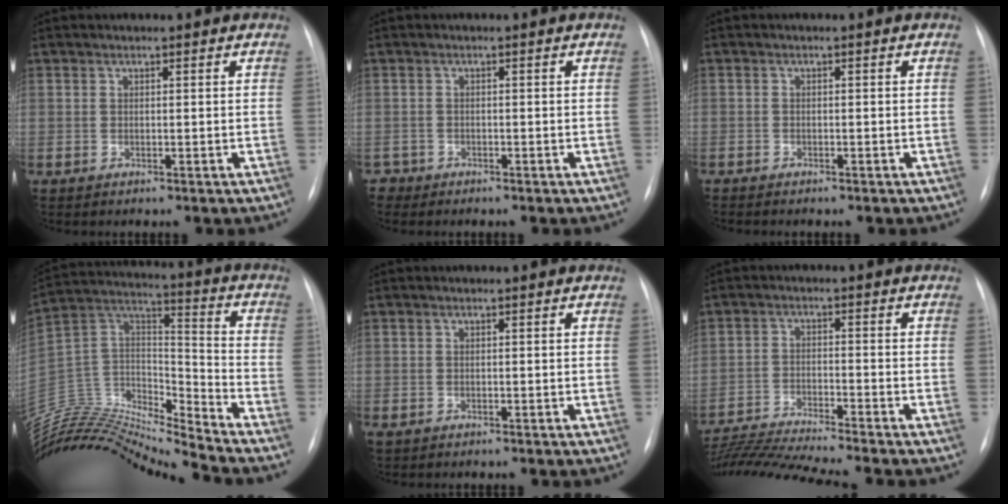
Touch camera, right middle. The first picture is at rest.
{"total": 1.4, "force": [-1.1, 0.7, -0.5], "torque": [0.007, 0.004, -0.019]}
{"total": 2.2, "force": [-1.8, 0.9, 0.9], "torque": [-0.011, 0.000, -0.019]}
{"total": 21.4, "force": [-20.8, -0.4, 5.2], "torque": [-0.090, 0.042, -0.361]}
{"total": 0.8, "force": [-0.3, 0.6, 0.4], "torque": [-0.008, 0.002, 0.000]}
{"total": 13.5, "force": [-12.3, -1.9, 5.2], "torque": [-0.083, -0.017, -0.208]}